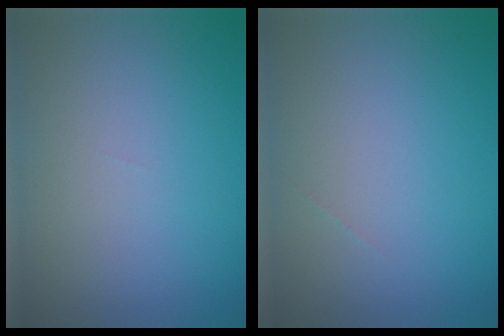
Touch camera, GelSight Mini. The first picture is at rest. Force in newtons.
{"total": 0.0}